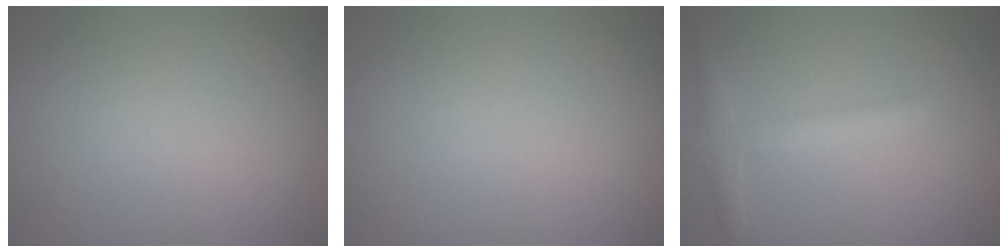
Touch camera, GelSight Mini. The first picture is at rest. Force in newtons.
{"total": 0.0}
{"total": 2.5, "press": 2.5, "slide": 0.1}